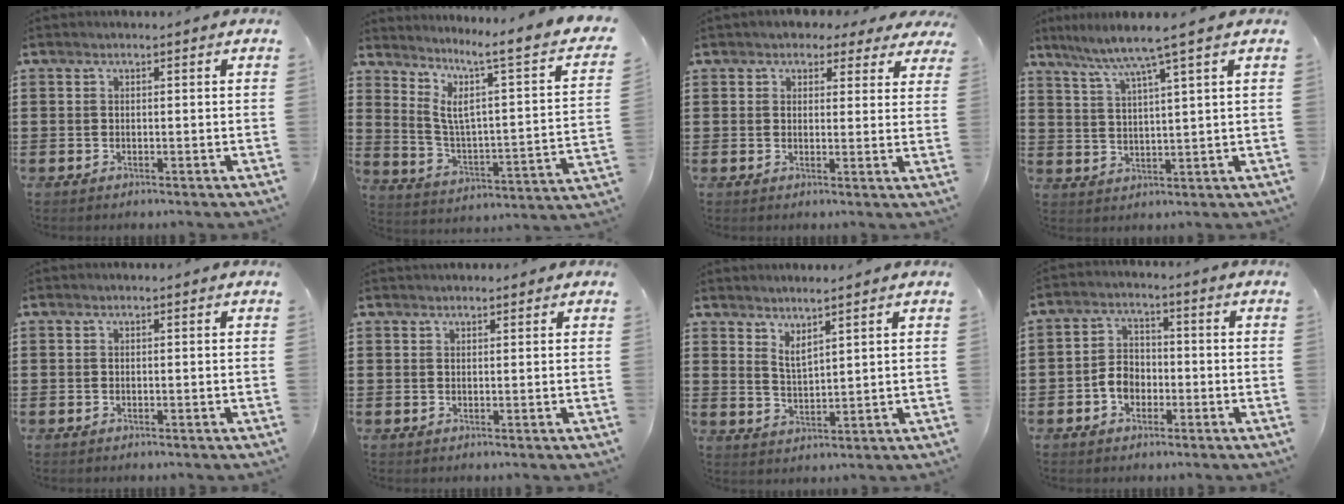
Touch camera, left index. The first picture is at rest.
{"total": 5.4, "force": [3.2, 0.0, 4.4], "torque": [-0.106, -0.044, 0.036]}
{"total": 3.1, "force": [2.5, 1.6, 0.8], "torque": [-0.020, 0.000, 0.043]}
{"total": 5.5, "force": [3.9, -0.9, 3.8], "torque": [-0.088, -0.021, 0.060]}
{"total": 0.0}
{"total": 1.1, "force": [1.0, 0.4, 0.1], "torque": [-0.003, 0.002, 0.020]}
{"total": 2.7, "force": [2.5, 0.0, 1.2], "torque": [-0.028, -0.004, 0.045]}
{"total": 4.2, "force": [-1.7, 3.2, 2.2], "torque": [-0.055, 0.007, -0.036]}